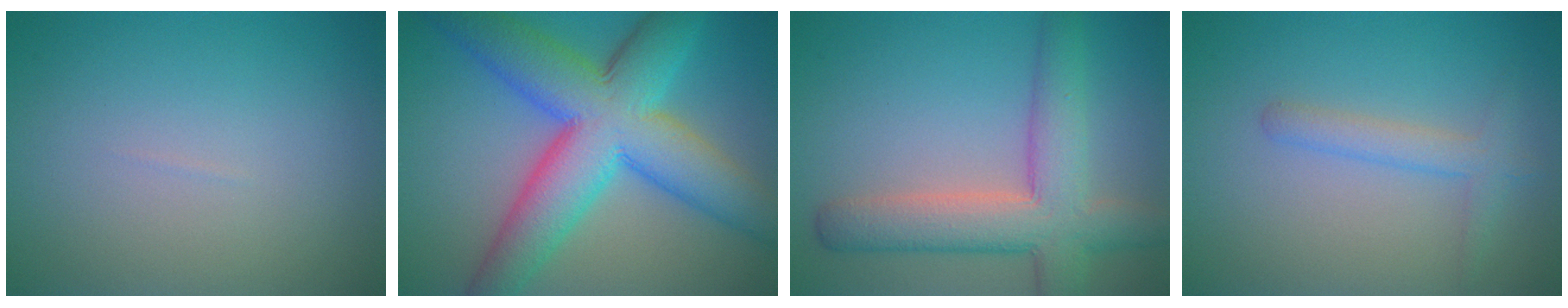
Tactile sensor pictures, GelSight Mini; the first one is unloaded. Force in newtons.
{"total": 12.0, "press": 12.0, "slide": 0.2}
{"total": 7.1, "press": 7.1, "slide": 0.4}
{"total": 2.1, "press": 2.1, "slide": 0.1}